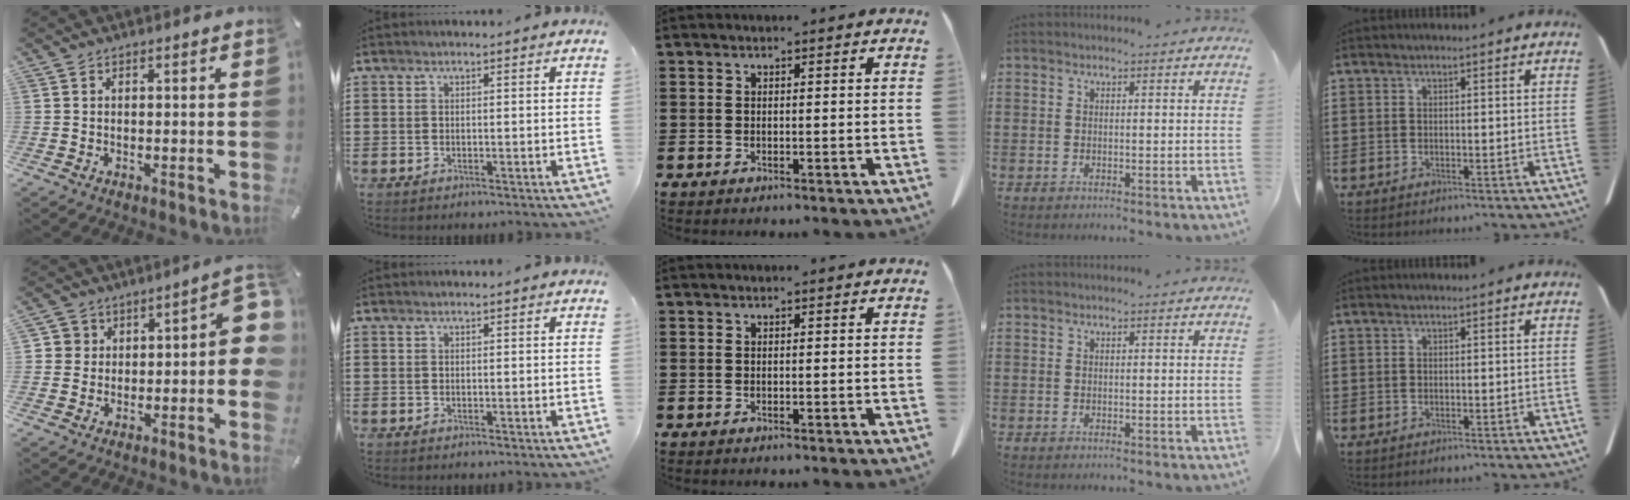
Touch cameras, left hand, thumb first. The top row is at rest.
{"thumb": {"total": 9.1, "force": [-0.2, 6.4, 6.5], "torque": [-0.077, 0.008, -0.004]}}